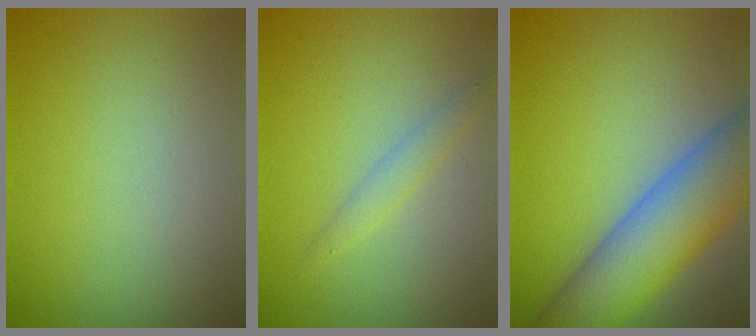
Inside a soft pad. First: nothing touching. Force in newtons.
{"total": 1.5, "press": 1.5, "slide": 0.1}
{"total": 9.9, "press": 9.9, "slide": 0.5}